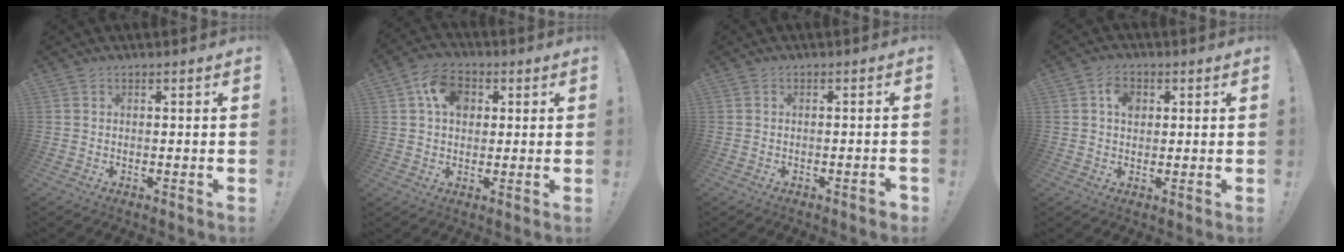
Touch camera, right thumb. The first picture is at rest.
{"total": 10.0, "force": [3.3, 7.4, 5.9], "torque": [-0.094, 0.004, 0.062]}
{"total": 1.8, "force": [-1.2, 0.1, 1.3], "torque": [-0.017, 0.003, -0.020]}
{"total": 5.1, "force": [1.6, 3.7, 3.0], "torque": [-0.043, 0.001, 0.027]}